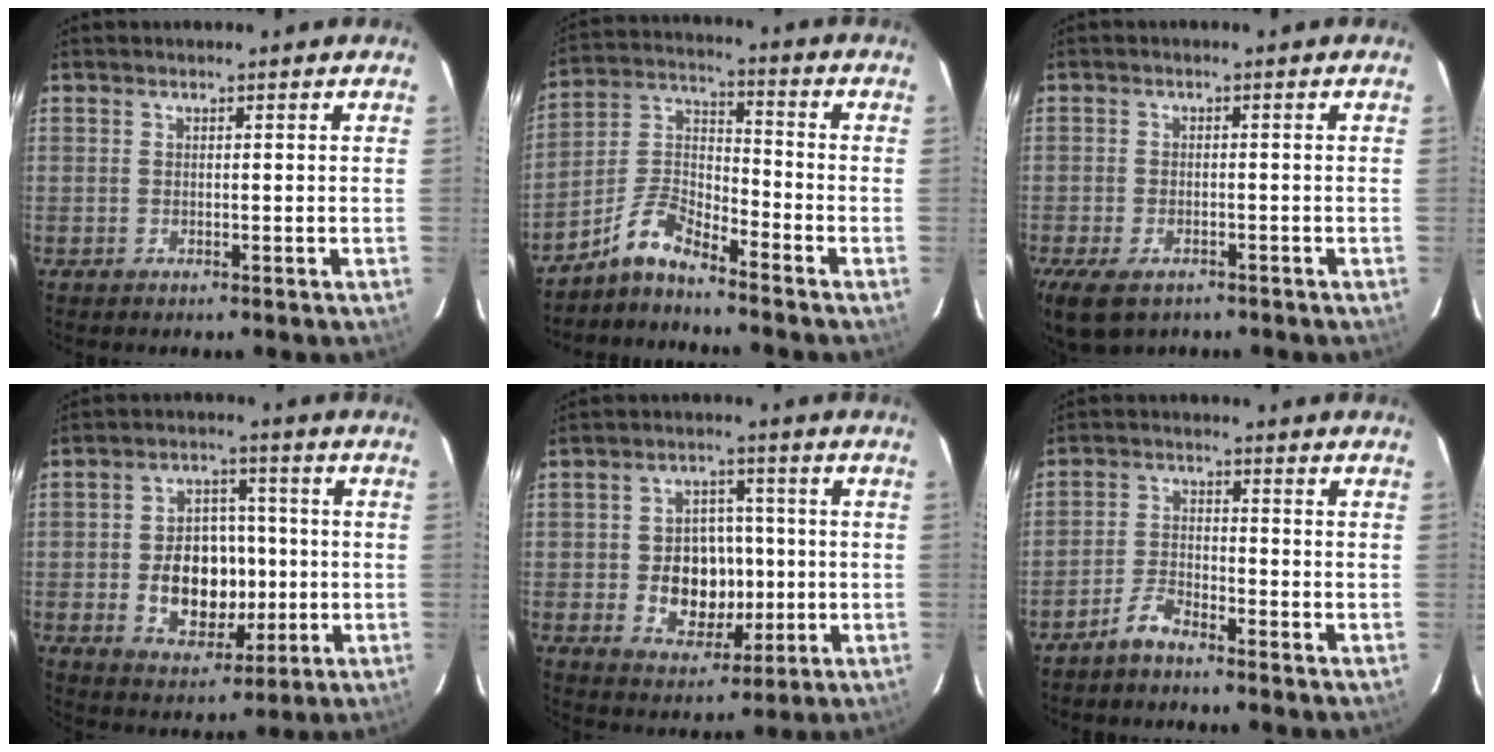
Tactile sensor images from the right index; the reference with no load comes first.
{"total": 7.3, "force": [-6.2, 1.5, 3.4], "torque": [-0.090, 0.033, -0.135]}
{"total": 8.6, "force": [-5.5, 4.4, 4.9], "torque": [-0.123, -0.032, -0.096]}
{"total": 12.1, "force": [-1.6, 8.8, 8.1], "torque": [-0.161, 0.013, -0.007]}
{"total": 10.2, "force": [-1.3, 8.1, 6.0], "torque": [-0.124, 0.009, -0.003]}
{"total": 4.0, "force": [-3.5, 1.0, 1.7], "torque": [-0.049, 0.009, -0.072]}